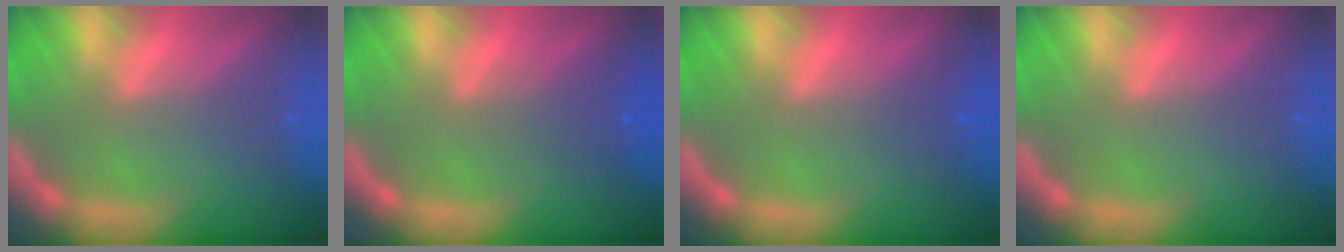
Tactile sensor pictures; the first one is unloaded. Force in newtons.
{"total": 1.9}
{"total": 1.0}
{"total": 0.0}